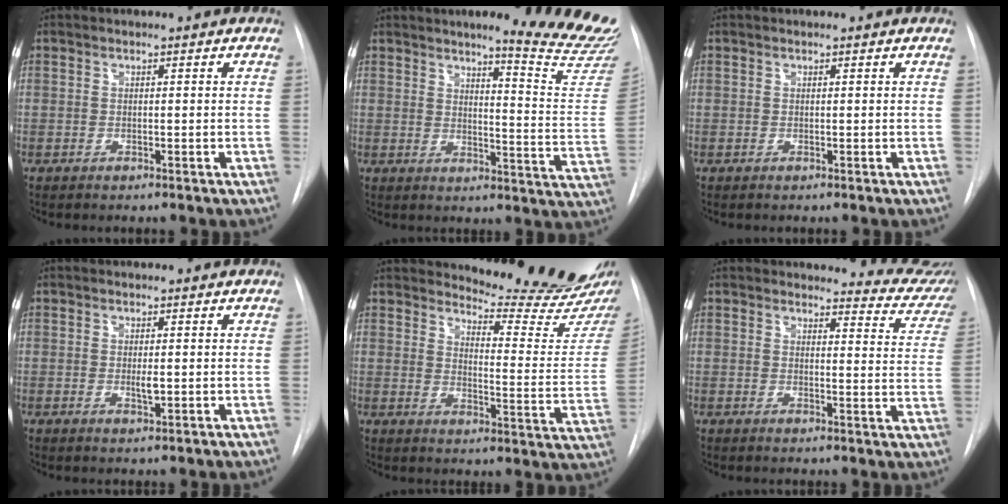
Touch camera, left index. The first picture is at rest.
{"total": 15.8, "force": [14.6, -1.5, 5.9], "torque": [-0.076, -0.125, 0.159]}
{"total": 0.0}
{"total": 1.4, "force": [0.1, 0.4, 1.4], "torque": [-0.025, -0.003, 0.002]}
{"total": 16.5, "force": [15.9, -0.4, 4.4], "torque": [-0.063, -0.123, 0.189]}
{"total": 9.8, "force": [9.7, 1.3, 0.1], "torque": [0.027, -0.074, 0.077]}